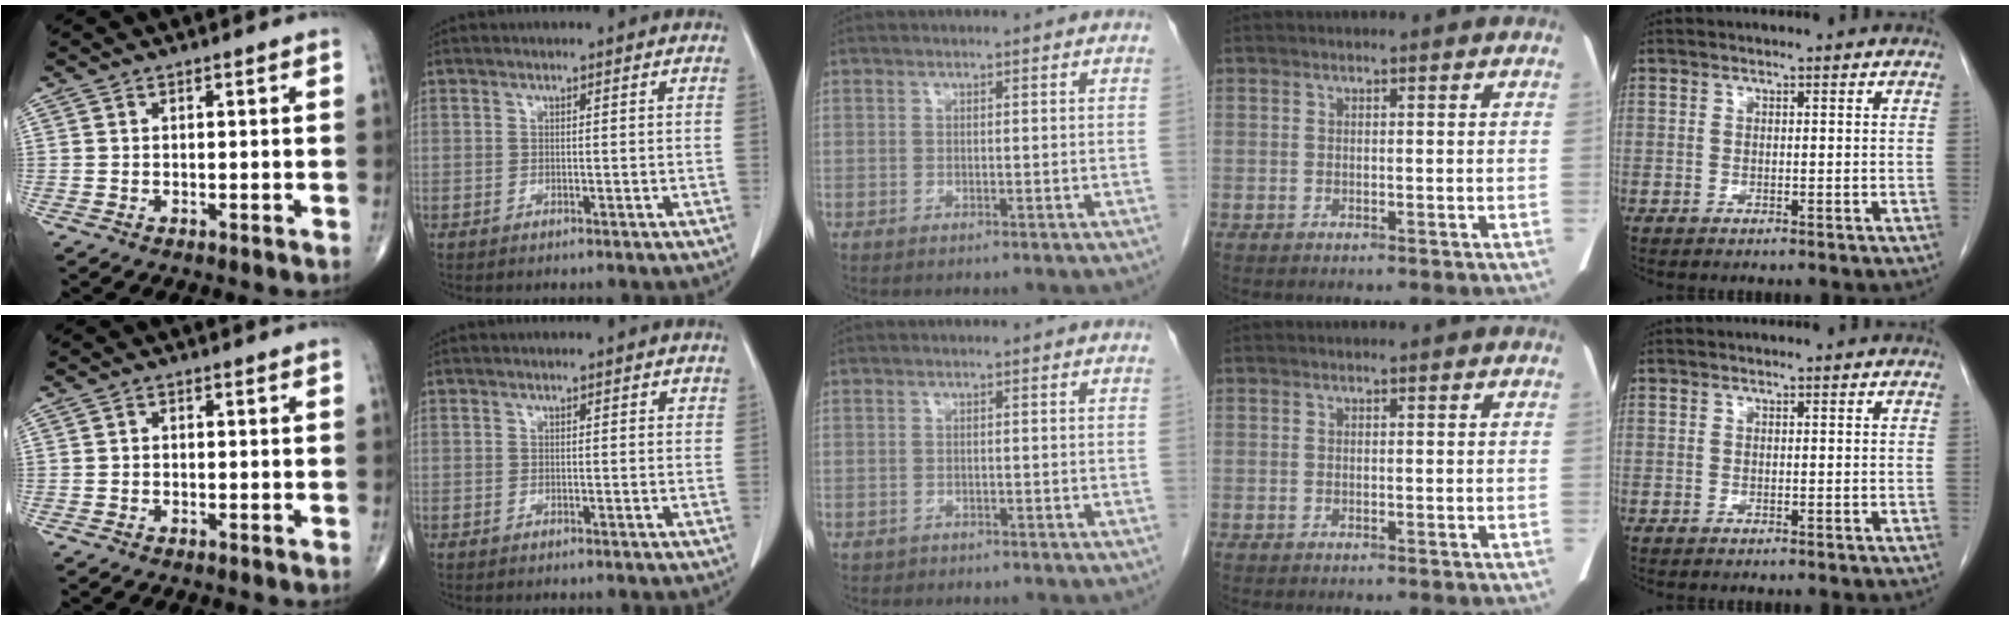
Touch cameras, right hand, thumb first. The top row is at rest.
{"thumb": {"total": 0.7, "force": [-0.2, 0.6, 0.4], "torque": [-0.002, 0.002, -0.008]}, "index": {"total": 0.6, "force": [0.4, 0.1, 0.4], "torque": [-0.002, 0.000, 0.002]}, "middle": {"total": 0.8, "force": [-0.6, 0.5, -0.1], "torque": [-0.013, 0.001, -0.009]}}